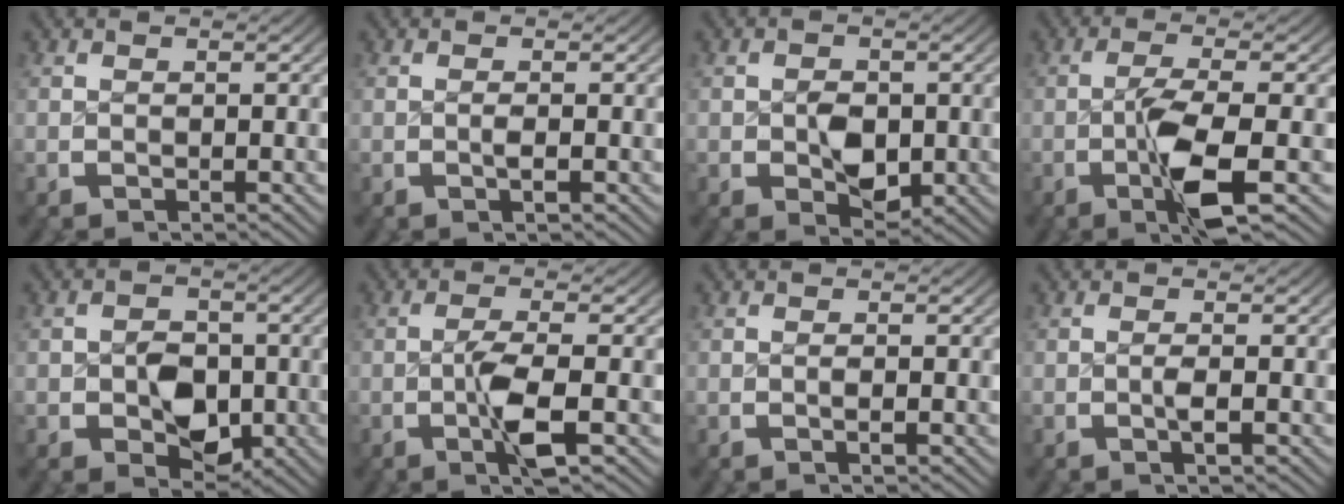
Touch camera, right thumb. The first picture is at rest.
{"total": 1.2, "force": [-0.2, 0.3, 1.1], "torque": [-0.020, 0.002, -0.007]}
{"total": 4.4, "force": [-0.5, 3.0, 3.2], "torque": [-0.055, -0.023, 0.002]}
{"total": 6.4, "force": [-1.4, 2.0, 5.9], "torque": [-0.116, -0.014, -0.020]}
{"total": 6.2, "force": [-0.8, 4.4, 4.3], "torque": [-0.071, -0.029, 0.000]}
{"total": 4.5, "force": [-0.9, 1.3, 4.2], "torque": [-0.081, -0.009, -0.016]}
{"total": 0.8, "force": [-0.2, 0.2, 0.7], "torque": [-0.013, 0.001, -0.004]}
{"total": 1.5, "force": [-0.3, 0.5, 1.4], "torque": [-0.027, 0.001, -0.008]}